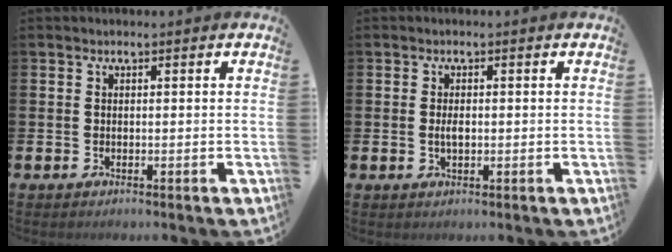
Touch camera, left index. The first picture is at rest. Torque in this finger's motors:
{"motor_torque": [0.64, -0.02, 0.03, 0.09]}